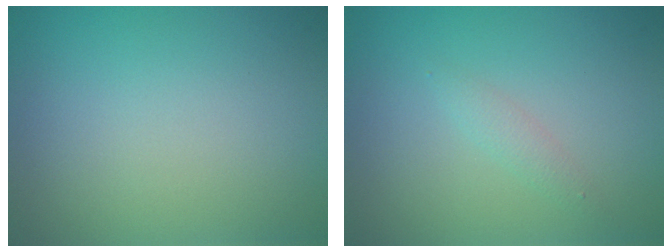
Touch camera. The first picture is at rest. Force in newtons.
{"total": 1.0, "press": 1.0, "slide": 0.0}